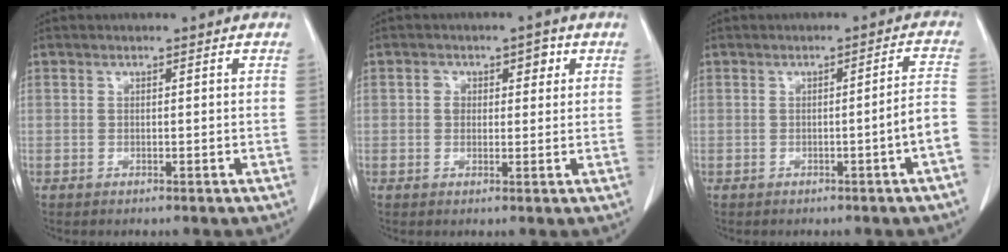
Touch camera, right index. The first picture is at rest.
{"total": 3.6, "force": [1.1, 2.5, 2.3], "torque": [-0.030, 0.013, 0.016]}
{"total": 4.6, "force": [-2.0, -0.9, 4.1], "torque": [-0.045, 0.009, -0.030]}